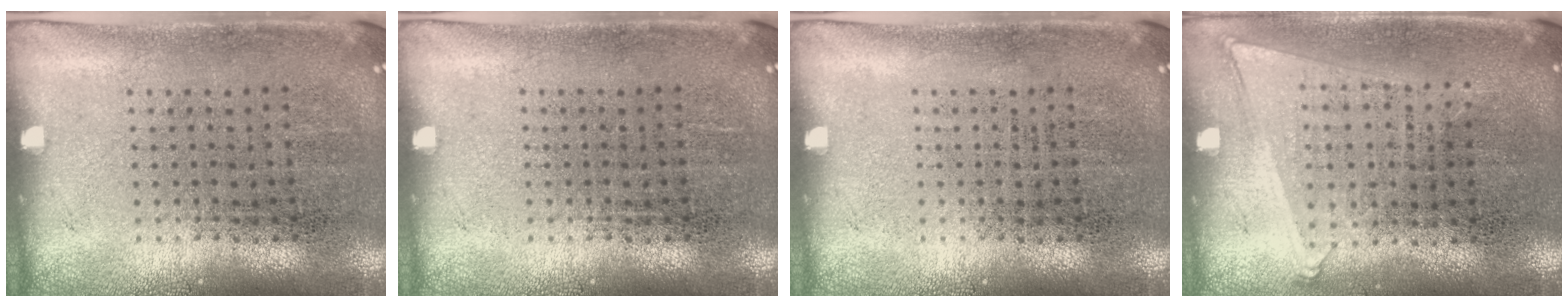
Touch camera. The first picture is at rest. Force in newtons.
{"total": 0.0}
{"total": 0.0}
{"total": 1.1, "press": 1.0, "slide": 0.5}